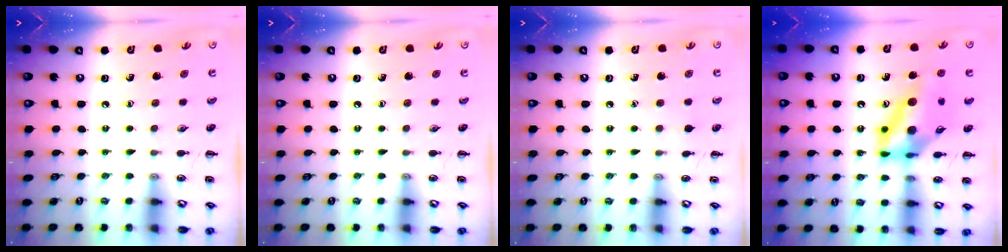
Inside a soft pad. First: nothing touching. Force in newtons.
{"total": 0.0}
{"total": 3.9, "press": 3.6, "slide": 1.6}
{"total": 13.2, "press": 12.5, "slide": 4.4}